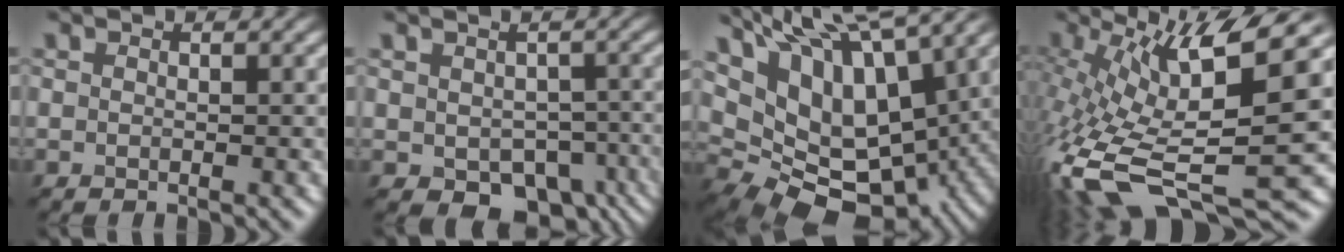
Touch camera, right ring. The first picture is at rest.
{"total": 6.4, "force": [-2.4, 4.2, 4.2], "torque": [-0.057, -0.021, -0.021]}
{"total": 17.2, "force": [6.5, 9.6, 12.7], "torque": [-0.222, 0.033, 0.132]}
{"total": 12.8, "force": [-1.2, 4.4, 11.9], "torque": [-0.248, -0.008, -0.004]}